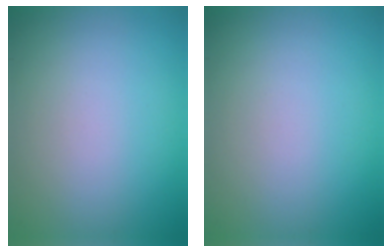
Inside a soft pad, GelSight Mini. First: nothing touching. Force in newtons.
{"total": 0.0}